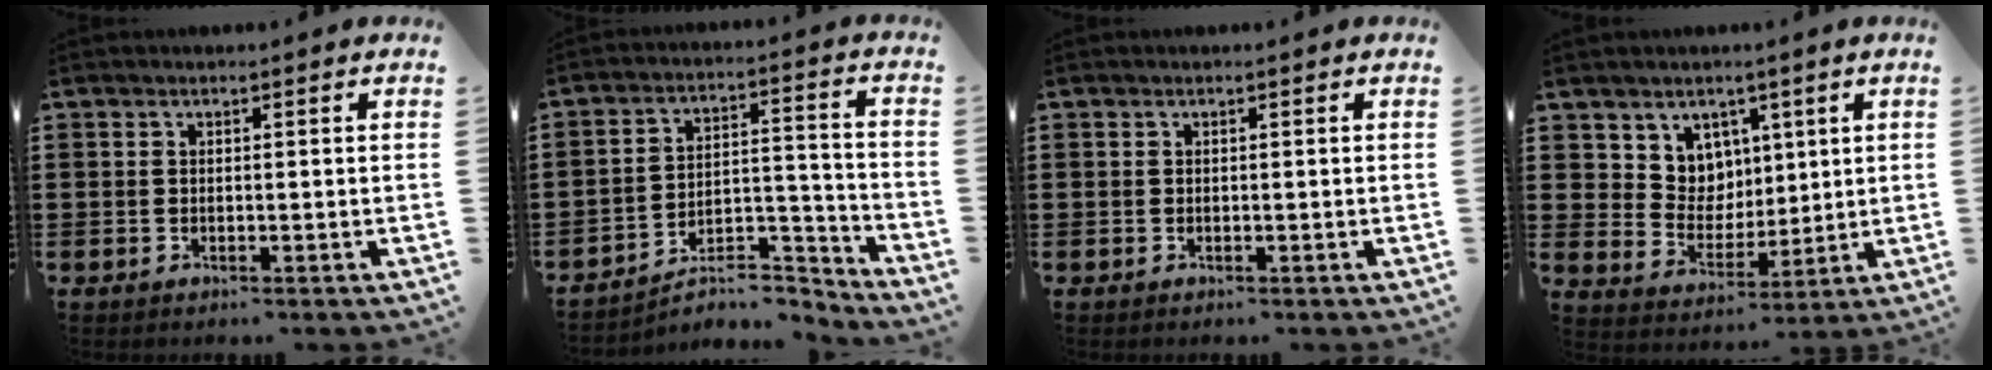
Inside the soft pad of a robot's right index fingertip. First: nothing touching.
{"total": 6.5, "force": [-6.0, 1.3, 2.2], "torque": [-0.033, 0.007, -0.116]}
{"total": 0.0}
{"total": 6.8, "force": [4.2, 5.3, 0.4], "torque": [-0.047, -0.011, 0.081]}